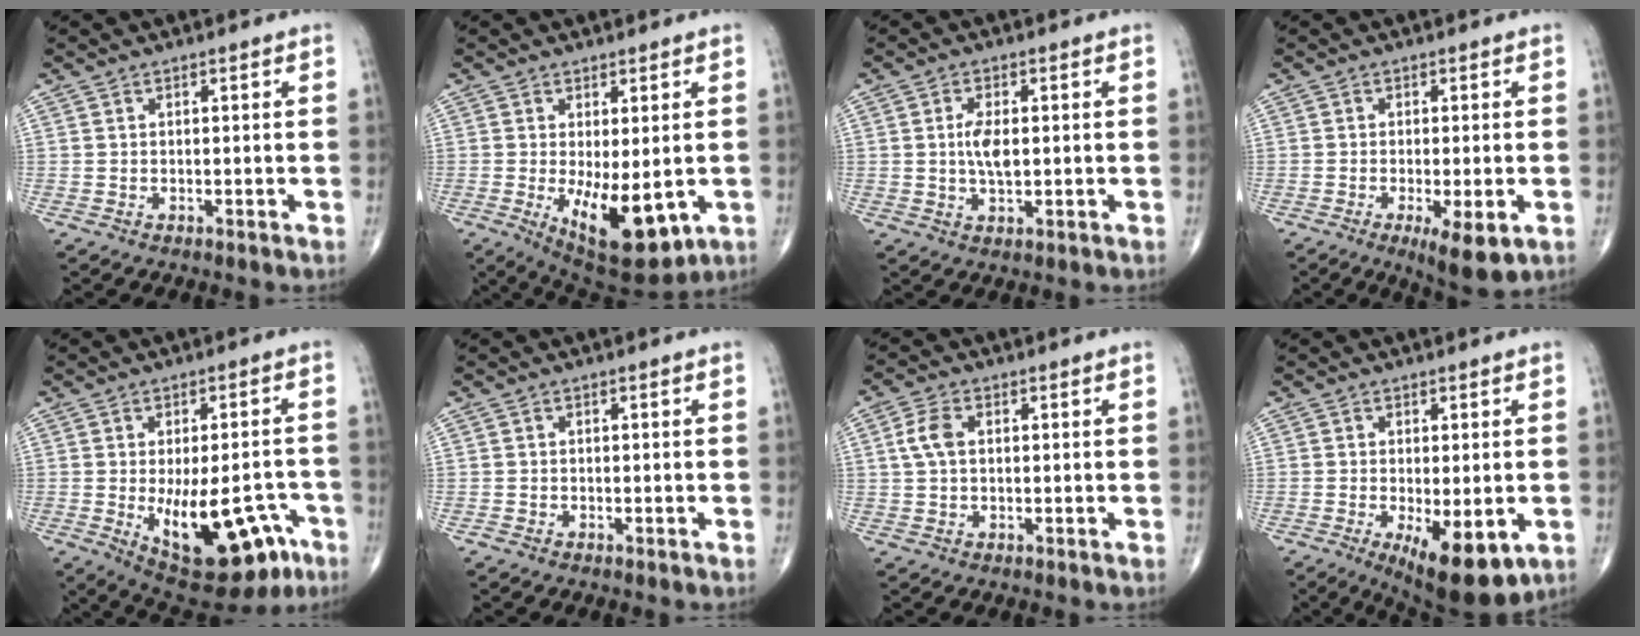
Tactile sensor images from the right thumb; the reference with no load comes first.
{"total": 12.1, "force": [-2.5, 5.0, 10.7], "torque": [-0.152, -0.024, -0.018]}
{"total": 4.7, "force": [0.2, 2.2, 4.2], "torque": [-0.082, -0.005, 0.003]}
{"total": 7.5, "force": [-2.8, 2.1, 6.6], "torque": [-0.100, -0.015, -0.041]}
{"total": 18.2, "force": [-6.7, 8.6, 14.6], "torque": [-0.175, 0.018, -0.073]}
{"total": 0.5, "force": [-0.4, 0.3, 0.2], "torque": [-0.003, 0.000, -0.011]}
{"total": 4.3, "force": [0.7, 2.6, 3.3], "torque": [-0.077, 0.009, 0.010]}
{"total": 11.5, "force": [-4.0, 4.4, 9.8], "torque": [-0.140, -0.017, -0.052]}